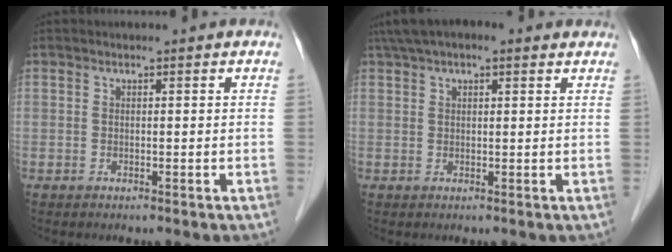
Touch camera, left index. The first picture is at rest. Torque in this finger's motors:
{"motor_torque": [1.05, -1.09, 0.32, 0.03]}